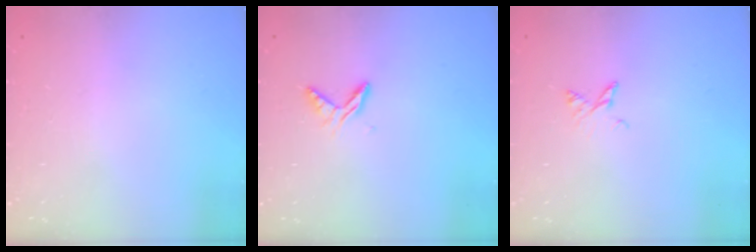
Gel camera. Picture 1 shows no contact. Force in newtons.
{"total": 5.7, "press": 5.6, "slide": 0.5}
{"total": 3.6, "press": 3.5, "slide": 0.5}